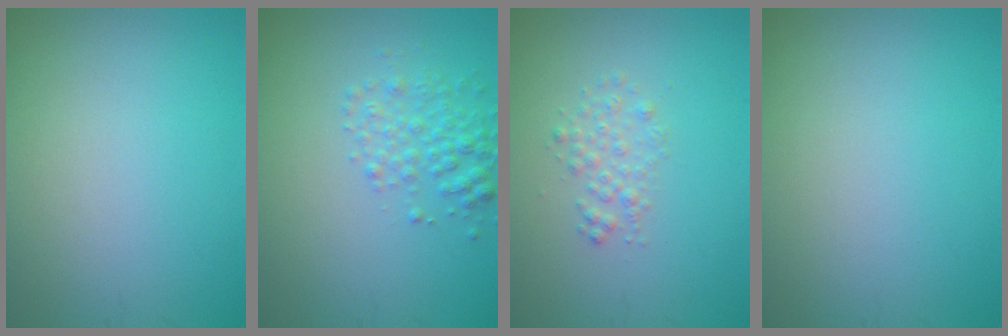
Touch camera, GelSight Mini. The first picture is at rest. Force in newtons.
{"total": 2.5, "press": 2.5, "slide": 0.1}
{"total": 1.5, "press": 1.5, "slide": 0.0}
{"total": 0.0}